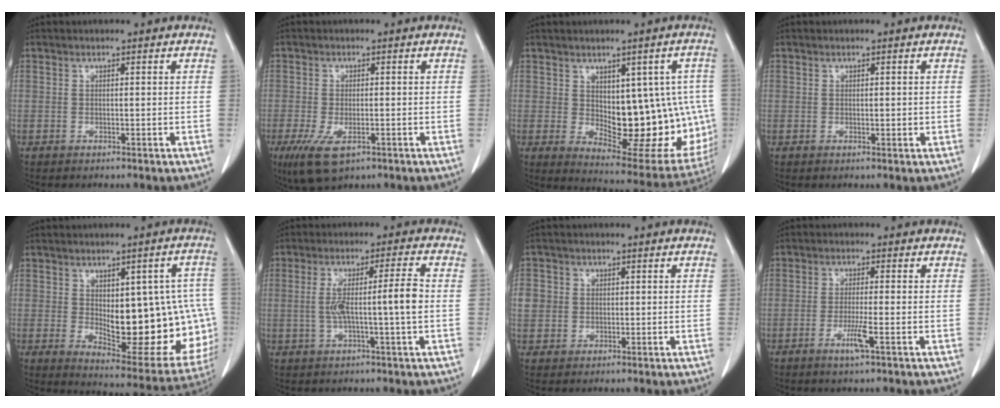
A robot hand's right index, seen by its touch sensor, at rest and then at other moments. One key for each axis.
{"total": 6.5, "fx": -3.2, "fy": 2.8, "fz": 4.9, "tx": -0.094, "ty": -0.015, "tz": -0.047}
{"total": 17.7, "fx": -0.7, "fy": 8.4, "fz": 15.6, "tx": -0.163, "ty": 0.005, "tz": 0.019}
{"total": 1.2, "fx": 0.0, "fy": 0.6, "fz": 1.0, "tx": -0.012, "ty": -0.003, "tz": 0.002}
{"total": 19.8, "fx": -1.2, "fy": 8.1, "fz": 18.0, "tx": -0.180, "ty": 0.014, "tz": 0.016}
{"total": 7.2, "fx": -0.5, "fy": -0.5, "fz": 7.1, "tx": -0.131, "ty": 0.013, "tz": -0.005}
{"total": 5.3, "fx": 0.6, "fy": 5.0, "fz": 1.7, "tx": -0.047, "ty": 0.014, "tz": 0.014}
{"total": 3.6, "fx": -1.7, "fy": -0.3, "fz": 3.2, "tx": -0.064, "ty": -0.009, "tz": -0.033}